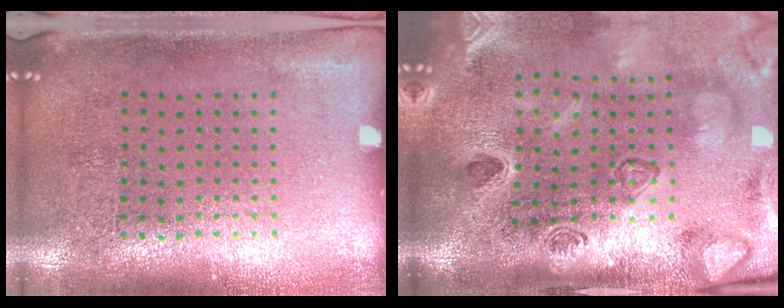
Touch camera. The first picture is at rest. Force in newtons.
{"total": 4.5, "press": 3.2, "slide": 3.1}